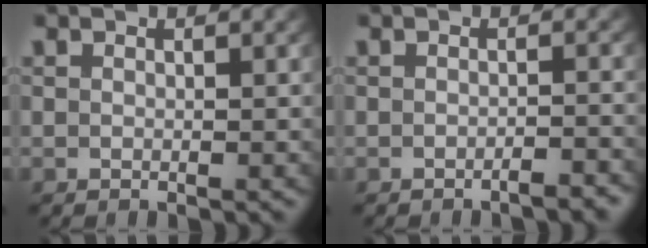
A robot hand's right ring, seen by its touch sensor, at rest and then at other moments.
{"total": 1.3, "force": [-1.2, -0.1, 0.4], "torque": [-0.004, 0.000, -0.023]}